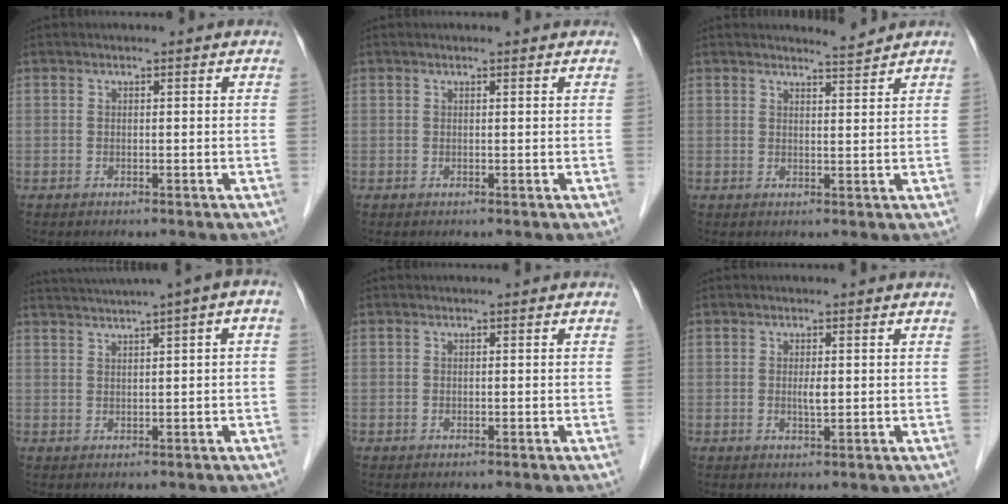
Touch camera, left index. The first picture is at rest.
{"total": 1.3, "force": [1.2, 0.1, 0.4], "torque": [-0.013, 0.009, 0.014]}
{"total": 2.1, "force": [2.0, -0.7, -0.3], "torque": [-0.009, -0.015, 0.037]}
{"total": 7.4, "force": [4.2, -0.2, 6.1], "torque": [-0.098, 0.041, 0.066]}
{"total": 0.0}
{"total": 1.4, "force": [0.2, 0.2, 1.4], "torque": [-0.028, -0.001, 0.005]}